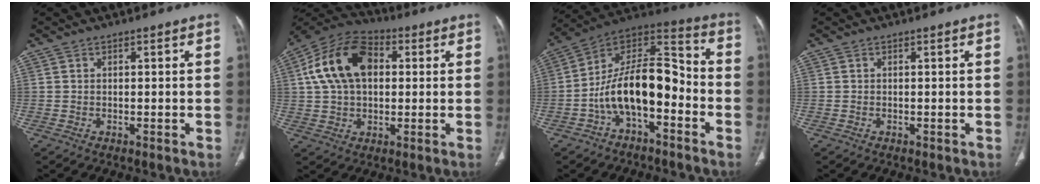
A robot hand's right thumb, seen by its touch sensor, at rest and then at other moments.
{"total": 15.8, "force": [3.0, 10.3, 11.5], "torque": [-0.201, 0.022, 0.045]}
{"total": 16.6, "force": [-5.0, 8.5, 13.4], "torque": [-0.212, 0.082, -0.088]}
{"total": 0.0}